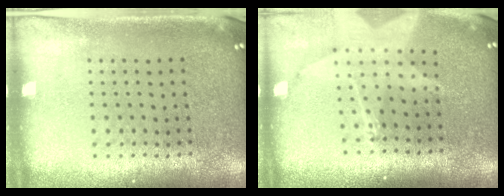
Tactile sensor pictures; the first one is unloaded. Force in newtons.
{"total": 2.0, "press": 1.5, "slide": 1.3}